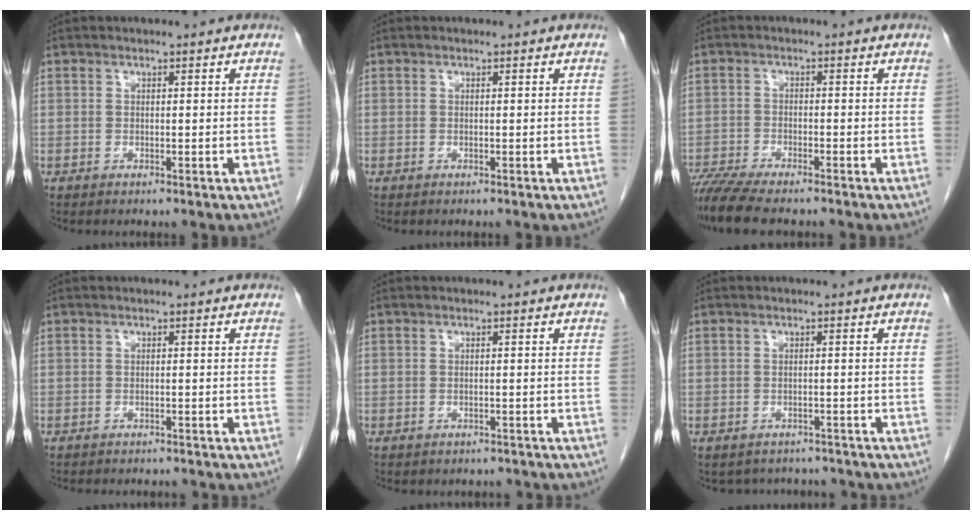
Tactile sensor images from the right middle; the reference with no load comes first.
{"total": 0.0}
{"total": 8.9, "force": [-7.7, 1.2, 4.5], "torque": [-0.075, -0.016, -0.126]}
{"total": 7.0, "force": [-6.3, 2.1, 2.2], "torque": [-0.026, 0.001, -0.075]}
{"total": 5.1, "force": [-4.5, 1.7, 1.4], "torque": [-0.017, 0.001, -0.053]}
{"total": 6.4, "force": [-5.8, 2.6, 0.5], "torque": [-0.004, 0.014, -0.064]}